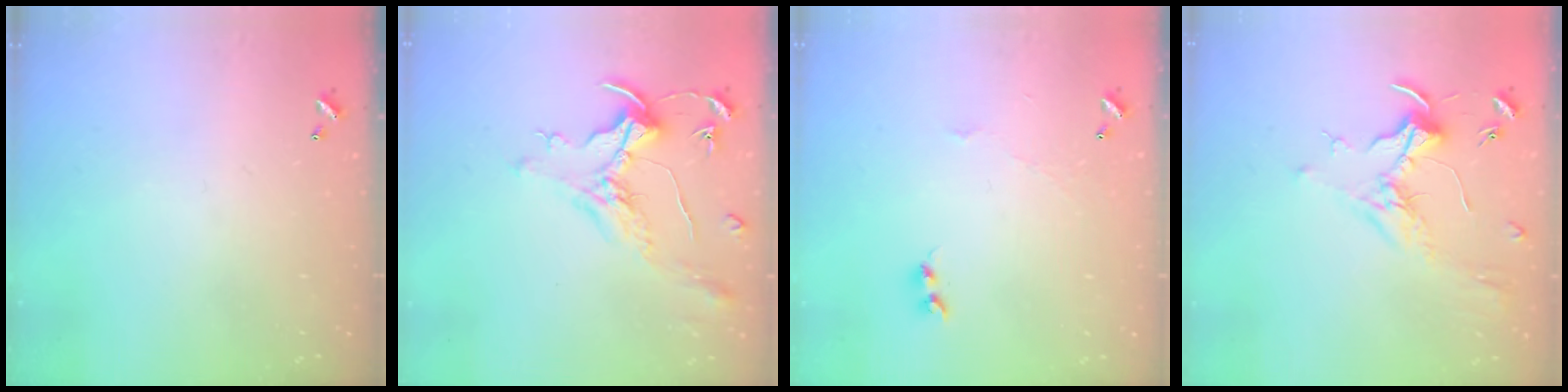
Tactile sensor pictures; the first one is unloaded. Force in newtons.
{"total": 1.5, "press": 1.3, "slide": 0.7}
{"total": 3.6, "press": 3.6, "slide": 0.5}
{"total": 1.8, "press": 1.6, "slide": 0.8}